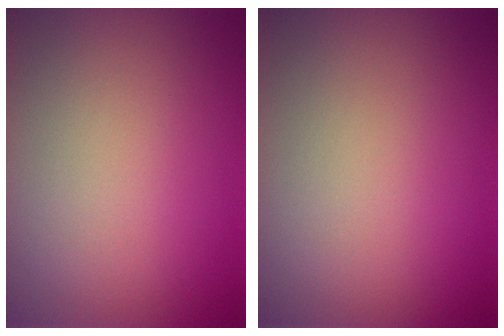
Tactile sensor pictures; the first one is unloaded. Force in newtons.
{"total": 0.0}